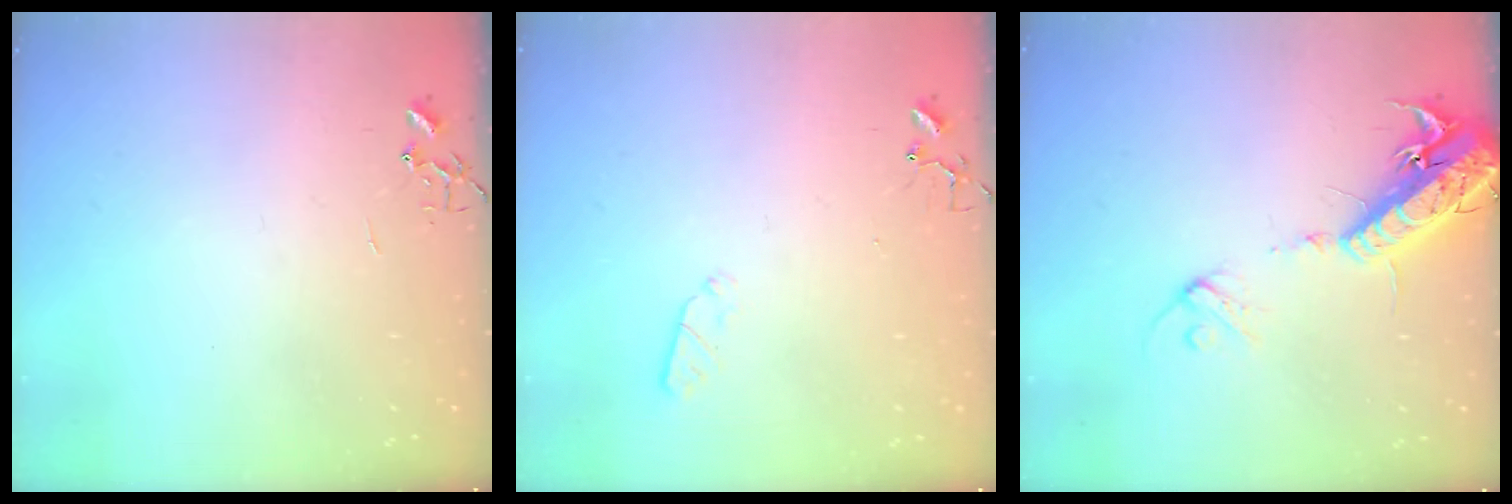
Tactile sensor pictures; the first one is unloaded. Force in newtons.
{"total": 3.2, "press": 3.1, "slide": 0.5}
{"total": 17.8, "press": 17.4, "slide": 3.8}